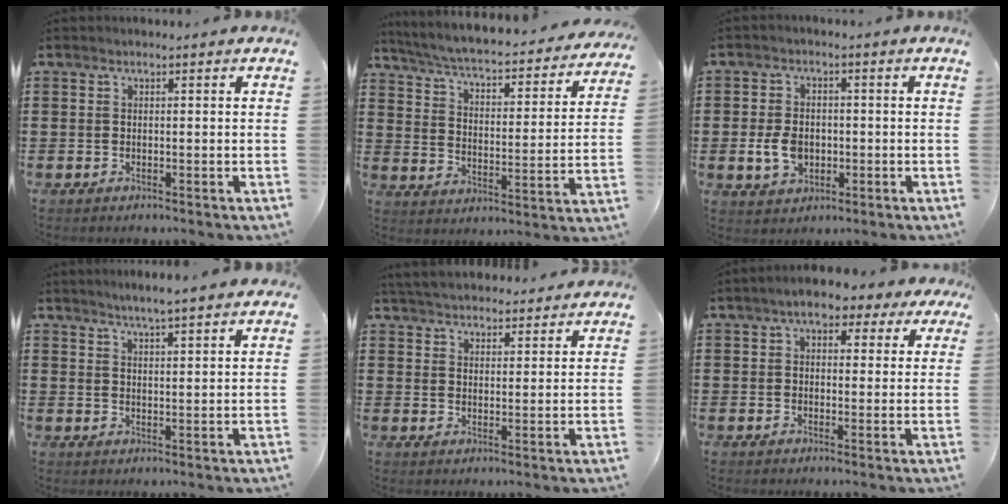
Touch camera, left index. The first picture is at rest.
{"total": 4.1, "force": [3.8, -0.2, 1.5], "torque": [-0.051, -0.038, 0.055]}
{"total": 5.4, "force": [-1.0, 3.8, 3.7], "torque": [-0.090, 0.001, -0.022]}
{"total": 3.3, "force": [3.1, -0.5, 0.9], "torque": [-0.026, -0.008, 0.055]}
{"total": 4.4, "force": [4.4, 0.6, 0.5], "torque": [-0.024, -0.016, 0.081]}
{"total": 4.1, "force": [2.6, 2.0, 2.4], "torque": [-0.051, 0.004, 0.042]}